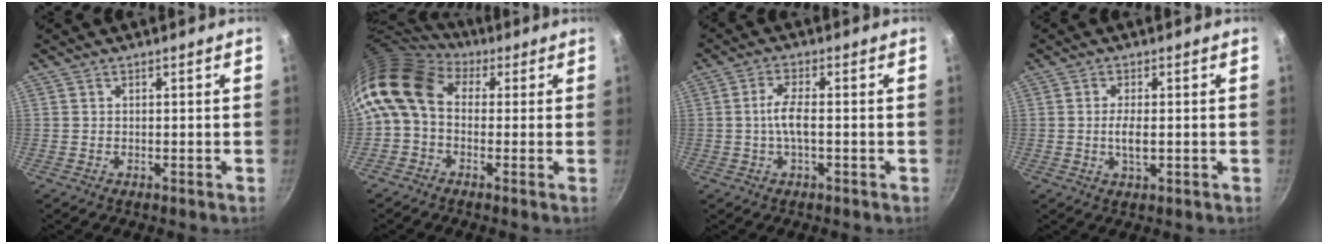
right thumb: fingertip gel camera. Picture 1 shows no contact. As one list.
[{"total": 12.0, "force": [1.8, 8.8, 8.0], "torque": [-0.147, 0.022, 0.009]}, {"total": 4.5, "force": [-0.7, 1.3, 4.2], "torque": [-0.096, 0.010, -0.018]}, {"total": 3.6, "force": [-0.4, 1.3, 3.3], "torque": [-0.072, -0.003, -0.009]}]